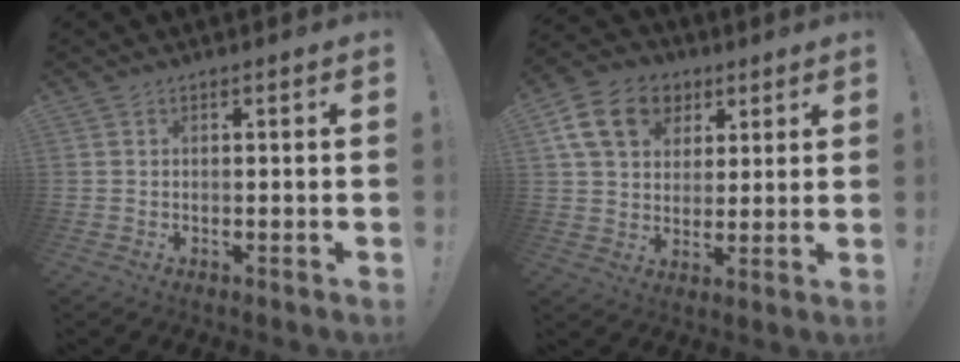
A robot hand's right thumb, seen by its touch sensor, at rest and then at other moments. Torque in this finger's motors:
{"motor_torque": [0.40, 0.43, 0.53, 0.02, 0.03]}